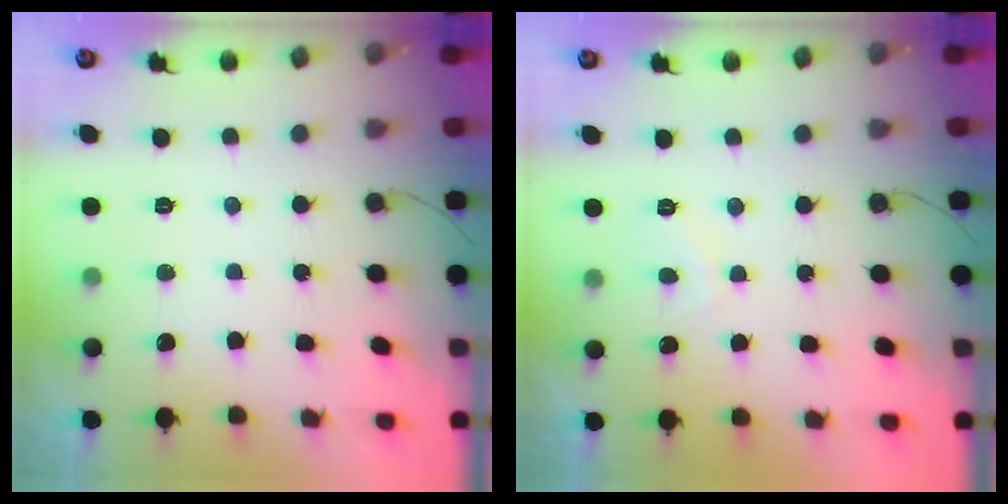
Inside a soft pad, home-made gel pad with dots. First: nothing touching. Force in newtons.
{"total": 1.5, "press": 1.4, "slide": 0.6}